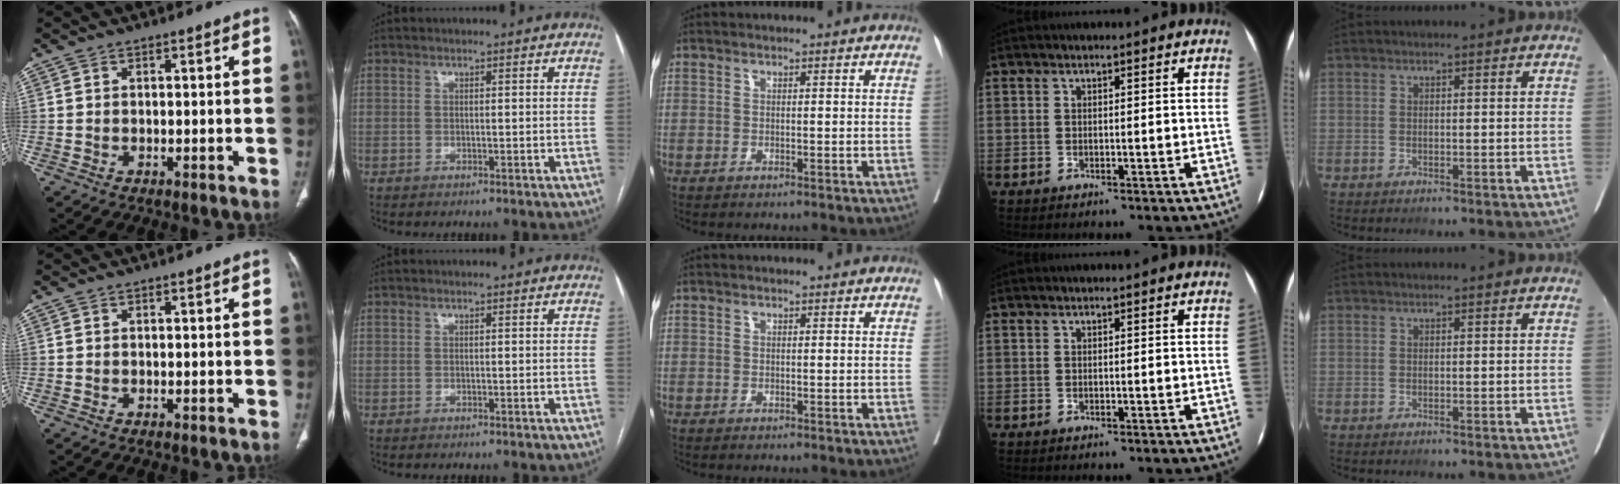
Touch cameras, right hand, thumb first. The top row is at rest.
{}